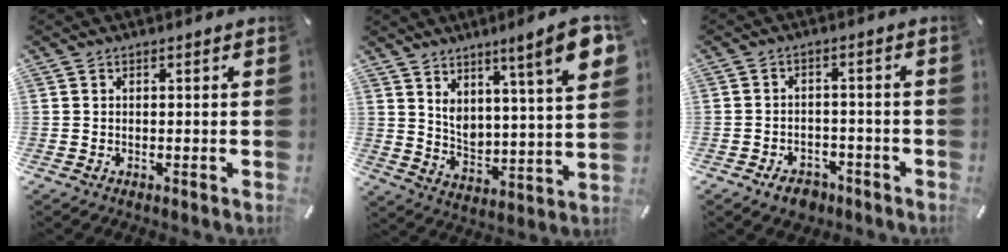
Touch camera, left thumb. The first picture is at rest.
{"total": 12.0, "force": [8.1, 2.5, 8.5], "torque": [-0.137, -0.052, 0.130]}
{"total": 4.6, "force": [-3.2, 3.0, 1.6], "torque": [-0.027, 0.017, -0.058]}